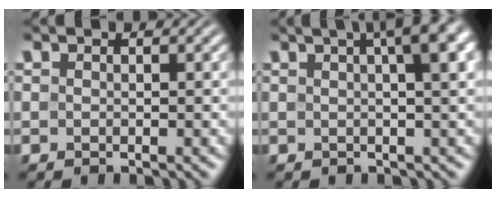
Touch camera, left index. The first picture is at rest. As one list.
[{"total": 6.7, "force": [2.6, 1.8, 5.9], "torque": [-0.045, 0.027, 0.024]}]